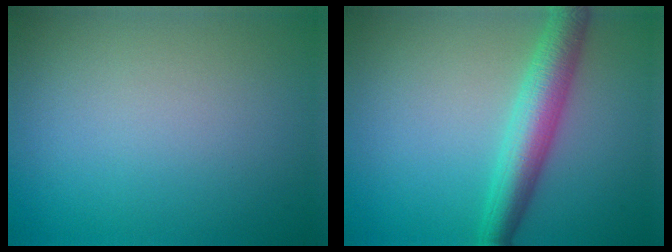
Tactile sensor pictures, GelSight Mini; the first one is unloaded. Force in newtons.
{"total": 5.1, "press": 5.1, "slide": 0.1}